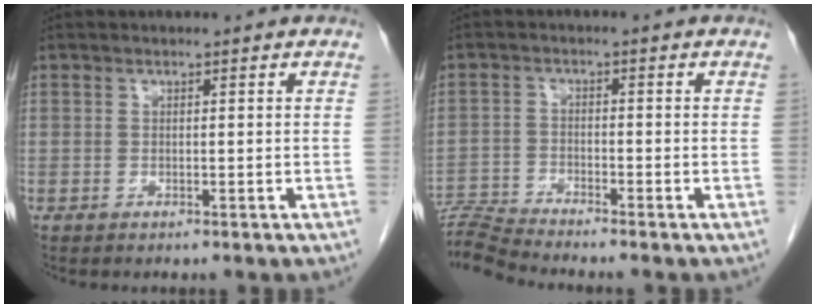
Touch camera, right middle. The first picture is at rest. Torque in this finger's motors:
{"motor_torque": [-0.30, -0.26, -0.07, -0.01]}